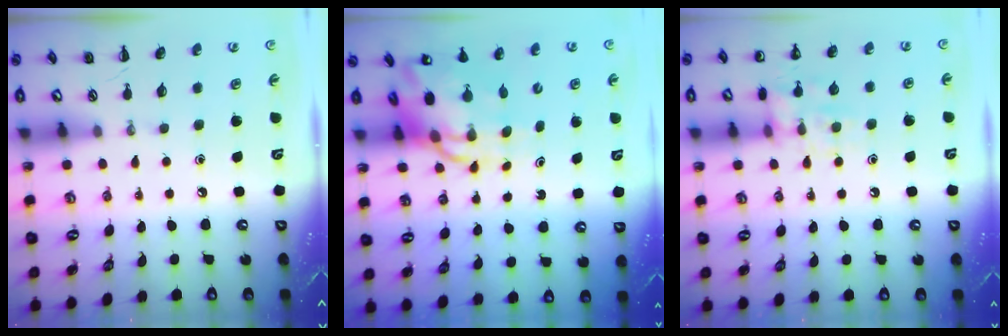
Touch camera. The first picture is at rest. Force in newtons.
{"total": 11.5, "press": 11.0, "slide": 3.2}
{"total": 10.7, "press": 10.7, "slide": 0.3}